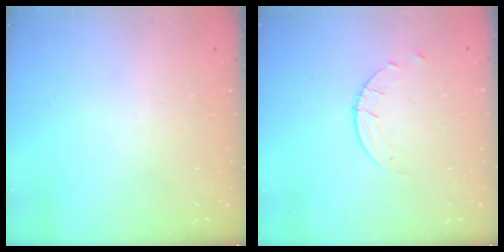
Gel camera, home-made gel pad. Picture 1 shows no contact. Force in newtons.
{"total": 4.6, "press": 4.5, "slide": 0.5}